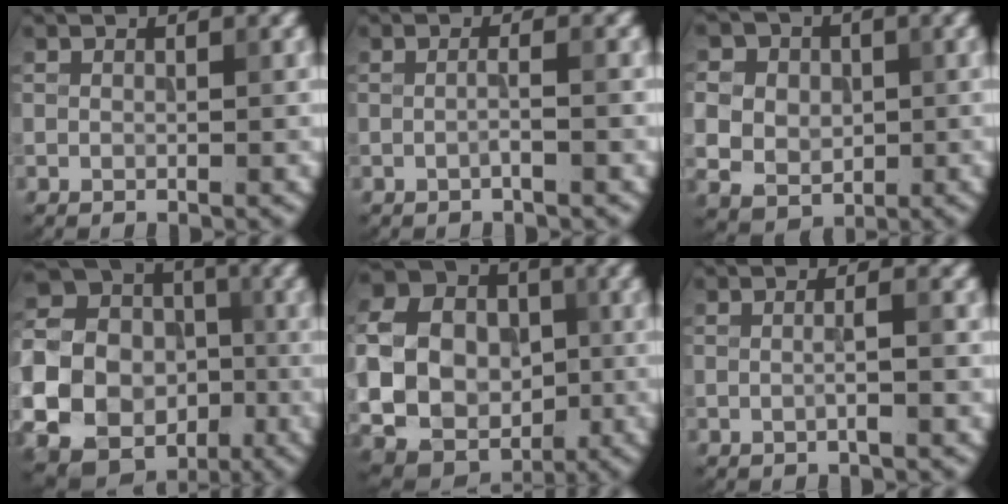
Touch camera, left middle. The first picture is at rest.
{"total": 1.2, "force": [-0.3, 0.2, 1.2], "torque": [-0.017, 0.001, -0.011]}
{"total": 9.2, "force": [2.1, 7.9, 4.4], "torque": [-0.097, 0.028, 0.021]}
{"total": 20.5, "force": [-5.2, 18.7, 6.7], "torque": [-0.196, -0.016, -0.118]}
{"total": 11.1, "force": [-0.6, 9.3, 6.0], "torque": [-0.117, -0.005, -0.017]}
{"total": 1.5, "force": [-0.2, 0.2, 1.5], "torque": [-0.021, 0.000, -0.007]}